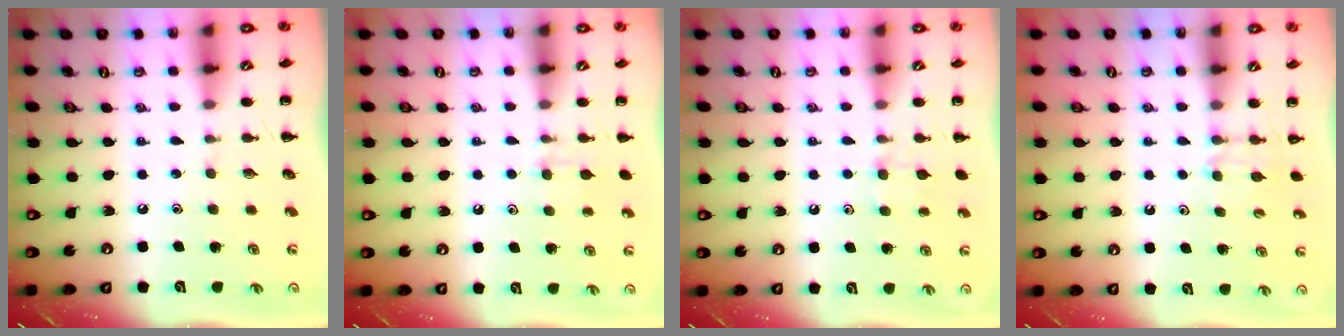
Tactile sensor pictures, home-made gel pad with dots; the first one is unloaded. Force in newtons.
{"total": 5.9, "press": 5.6, "slide": 1.7}
{"total": 7.5, "press": 7.3, "slide": 2.0}
{"total": 4.4, "press": 4.1, "slide": 1.5}